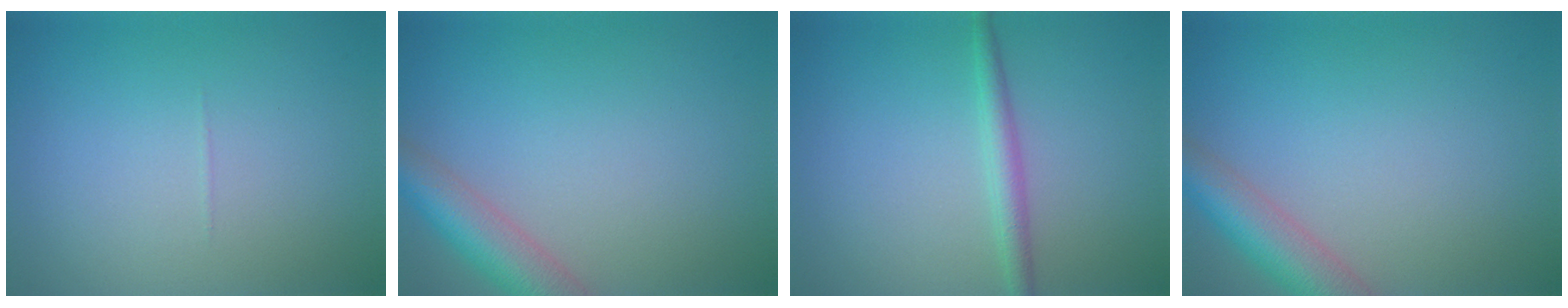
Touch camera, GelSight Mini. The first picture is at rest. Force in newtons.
{"total": 4.9, "press": 4.9, "slide": 0.2}
{"total": 2.0, "press": 2.0, "slide": 0.0}
{"total": 4.9, "press": 4.9, "slide": 0.2}